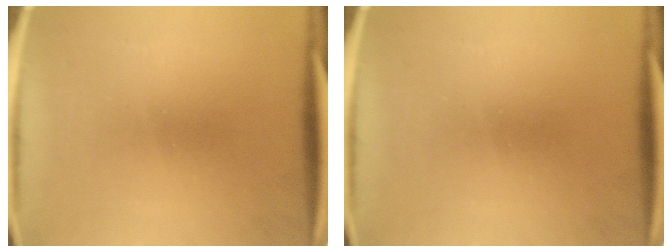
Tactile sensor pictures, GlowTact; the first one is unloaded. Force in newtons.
{"total": 0.0}